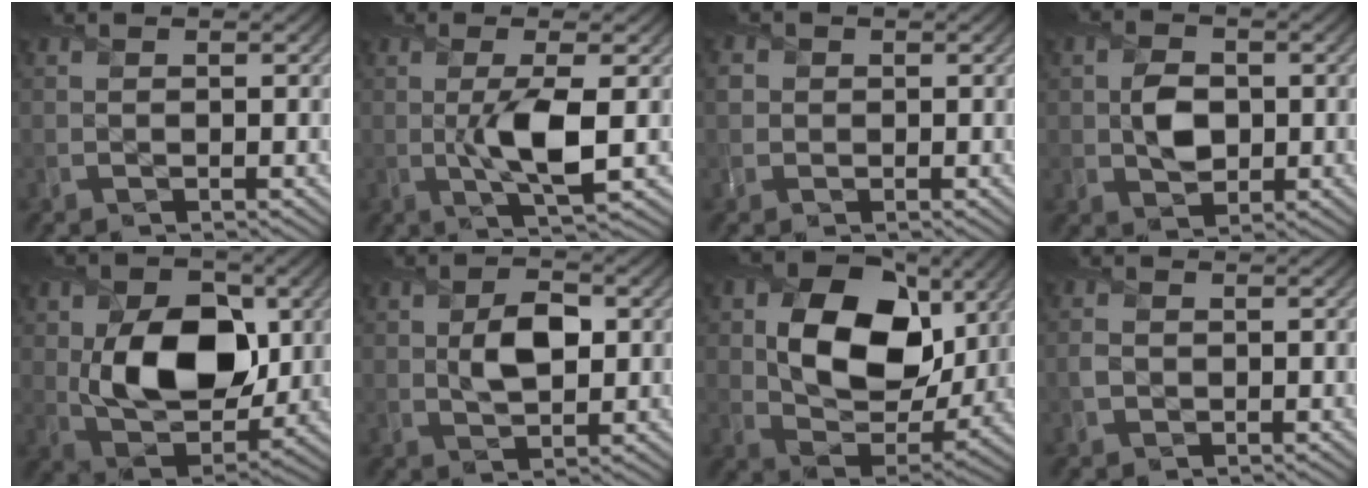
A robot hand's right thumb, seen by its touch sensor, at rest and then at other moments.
{"total": 5.9, "force": [-0.4, 1.5, 5.7], "torque": [-0.104, -0.003, -0.007]}
{"total": 1.5, "force": [0.3, 1.5, 0.1], "torque": [-0.006, -0.001, 0.002]}
{"total": 4.2, "force": [0.1, 3.1, 2.8], "torque": [-0.058, -0.003, -0.003]}
{"total": 12.4, "force": [1.1, 8.4, 9.0], "torque": [-0.157, -0.009, 0.021]}
{"total": 5.2, "force": [0.8, 3.0, 4.2], "torque": [-0.079, 0.001, 0.012]}
{"total": 14.1, "force": [3.4, 10.1, 9.3], "torque": [-0.165, -0.013, 0.060]}
{"total": 1.3, "force": [-0.2, 1.1, 0.7], "torque": [-0.020, -0.001, -0.006]}